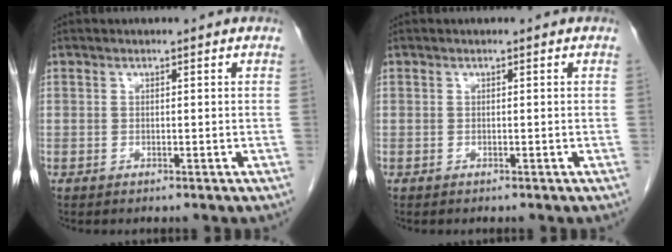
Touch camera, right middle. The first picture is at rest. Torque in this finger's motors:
{"motor_torque": [-0.26, 0.08, 0.09, 0.01]}